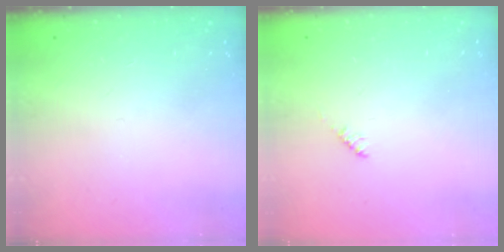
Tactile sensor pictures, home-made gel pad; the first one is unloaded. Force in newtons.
{"total": 3.1, "press": 3.1, "slide": 0.6}